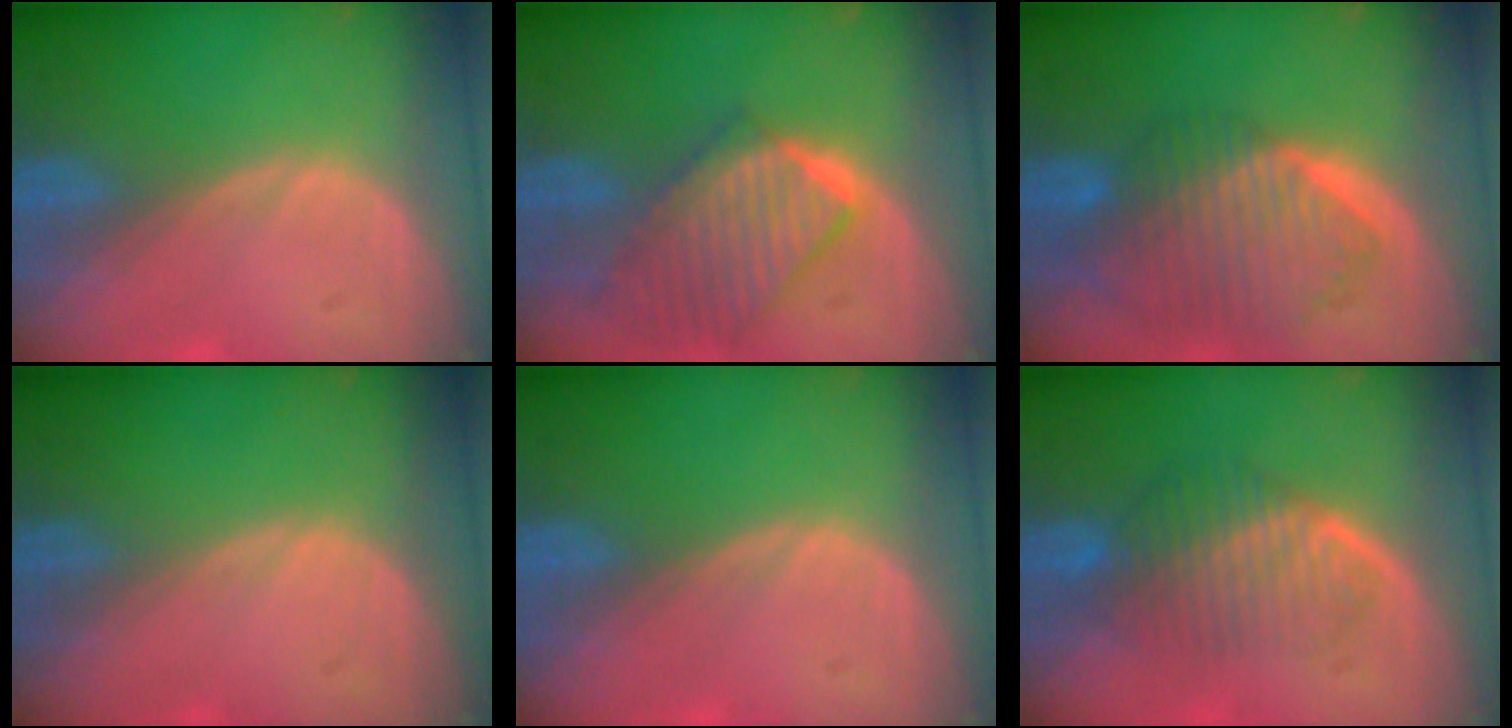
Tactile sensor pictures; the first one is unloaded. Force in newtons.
{"total": 9.9, "press": 8.7, "slide": 4.7}
{"total": 10.1, "press": 8.8, "slide": 5.1}
{"total": 0.0}
{"total": 0.0}
{"total": 6.7, "press": 6.4, "slide": 1.8}